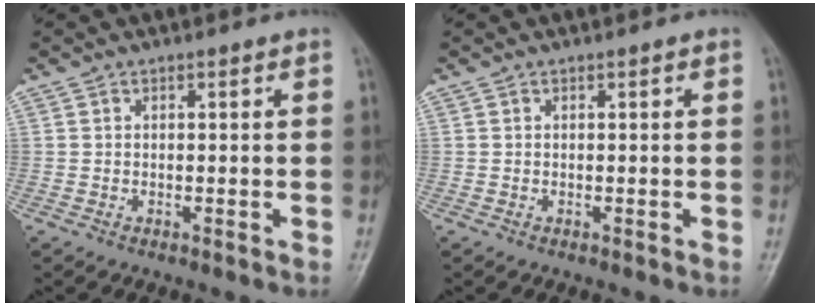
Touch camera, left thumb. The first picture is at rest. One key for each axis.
{"total": 0.0}